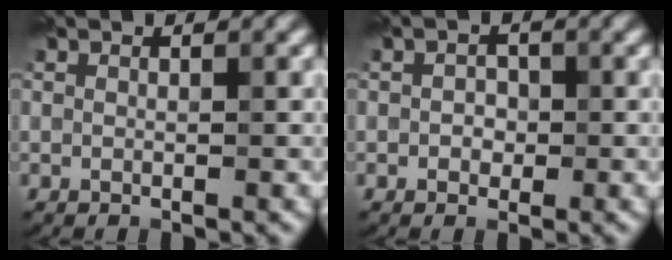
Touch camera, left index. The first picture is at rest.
{"total": 1.3, "force": [-0.1, 1.1, 0.7], "torque": [-0.007, -0.002, -0.006]}